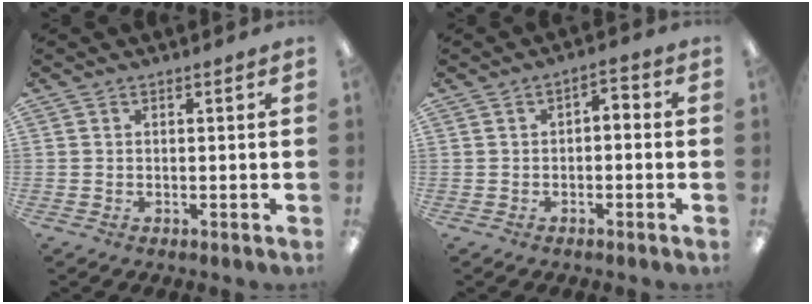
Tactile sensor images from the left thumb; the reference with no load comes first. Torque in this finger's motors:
{"motor_torque": [-0.40, 0.40, 0.06, 0.40, -0.02]}